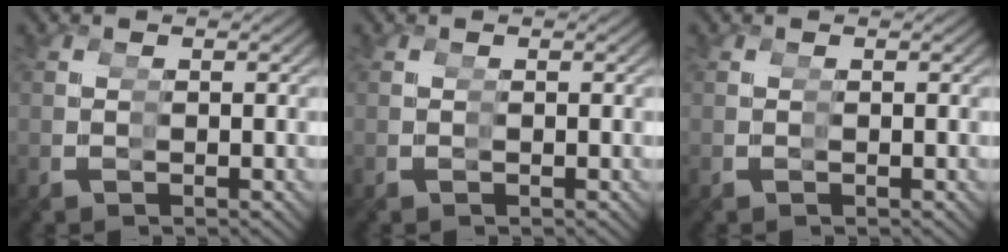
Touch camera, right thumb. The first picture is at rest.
{"total": 0.0}
{"total": 0.0}